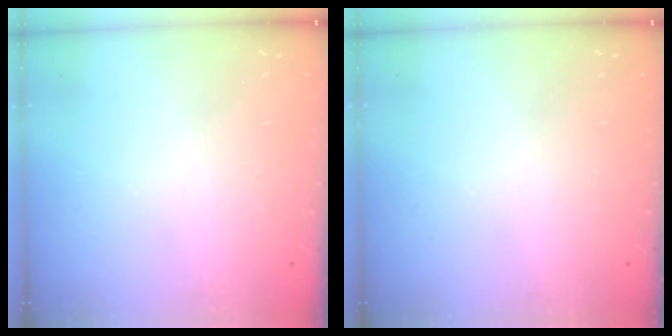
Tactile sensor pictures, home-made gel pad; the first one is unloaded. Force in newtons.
{"total": 0.0}